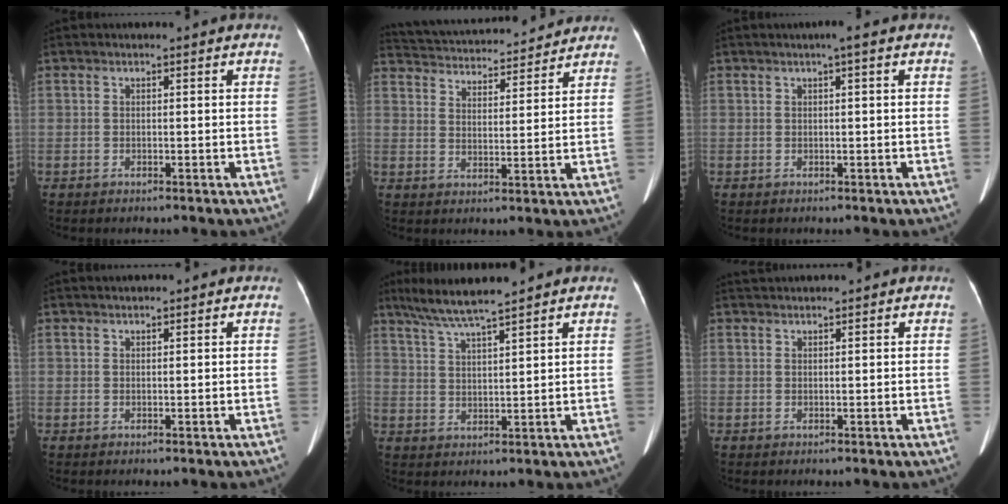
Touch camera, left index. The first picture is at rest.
{"total": 17.5, "force": [16.5, 3.2, 5.0], "torque": [-0.092, 0.025, 0.240]}
{"total": 1.5, "force": [0.6, -0.3, 1.4], "torque": [-0.019, 0.003, 0.013]}
{"total": 2.9, "force": [2.7, 0.1, 1.2], "torque": [-0.013, 0.016, 0.035]}
{"total": 7.9, "force": [6.6, -0.3, 4.5], "torque": [-0.077, 0.015, 0.119]}
{"total": 4.1, "force": [3.9, 0.1, 1.3], "torque": [-0.015, 0.026, 0.058]}